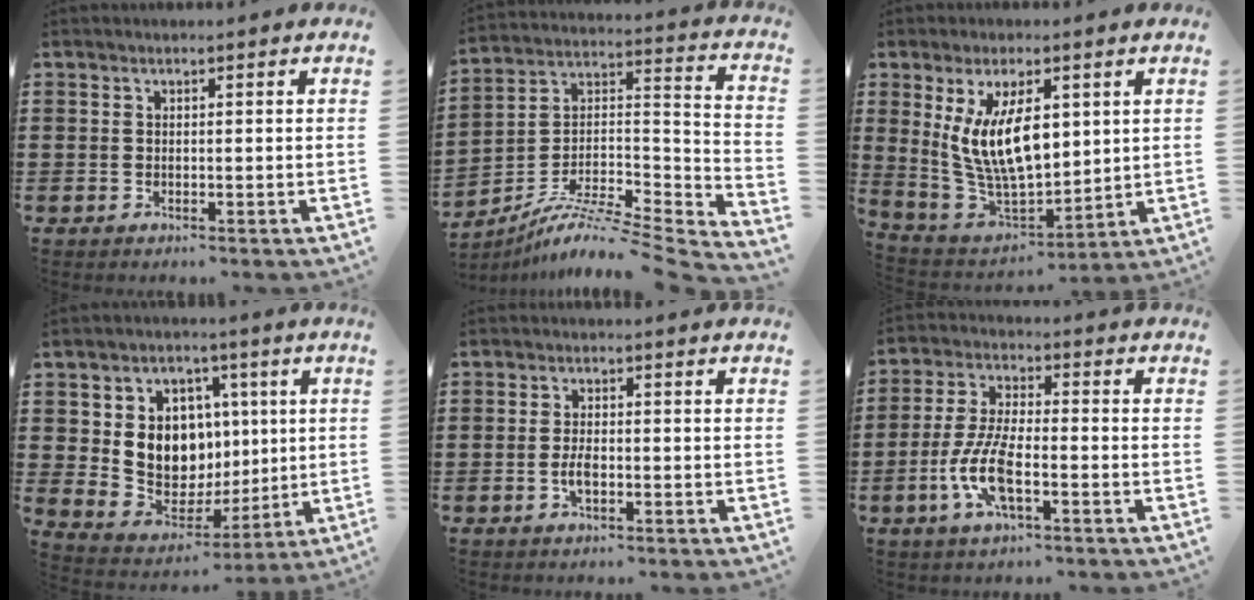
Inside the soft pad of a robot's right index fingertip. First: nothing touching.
{"total": 8.2, "force": [-6.7, 1.2, 4.7], "torque": [-0.091, -0.006, -0.138]}
{"total": 12.1, "force": [3.1, 5.4, 10.4], "torque": [-0.228, 0.001, 0.054]}
{"total": 9.7, "force": [2.2, 8.7, 3.6], "torque": [-0.081, -0.016, 0.047]}
{"total": 2.9, "force": [-1.0, 1.1, 2.4], "torque": [-0.059, -0.003, -0.022]}
{"total": 8.4, "force": [-3.0, 2.8, 7.4], "torque": [-0.168, -0.013, -0.060]}